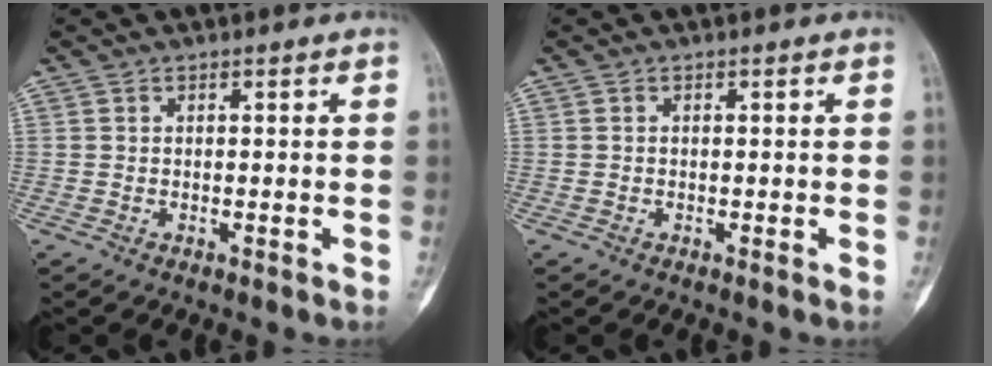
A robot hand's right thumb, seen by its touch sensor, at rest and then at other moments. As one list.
[{"total": 0.0}]